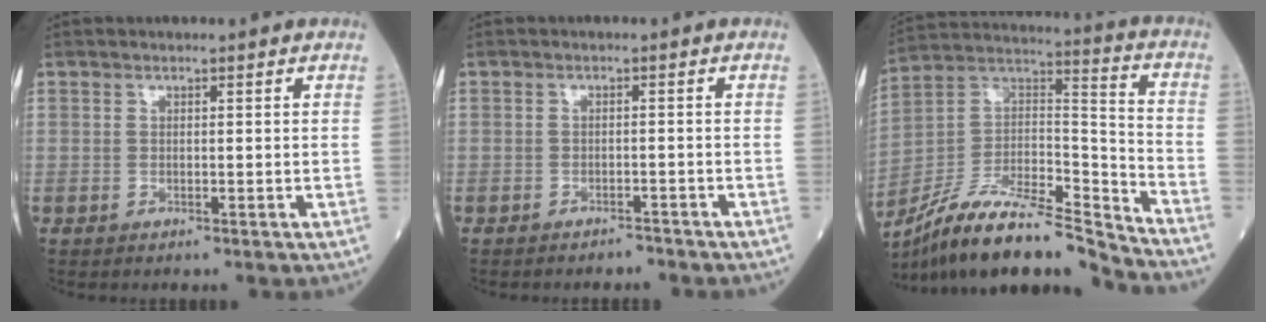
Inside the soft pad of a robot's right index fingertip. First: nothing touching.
{"total": 2.2, "force": [-2.1, 0.4, 0.2], "torque": [-0.001, -0.003, -0.027]}
{"total": 20.5, "force": [-17.8, 2.4, 10.0], "torque": [-0.188, 0.027, -0.318]}